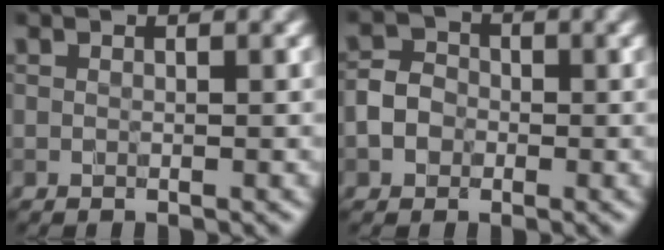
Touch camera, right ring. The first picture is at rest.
{"total": 2.5, "force": [-0.8, 2.2, 0.9], "torque": [-0.004, 0.002, -0.019]}